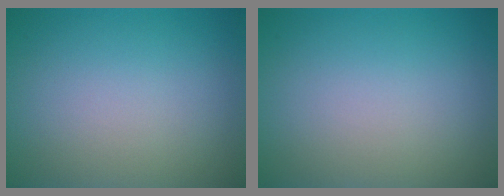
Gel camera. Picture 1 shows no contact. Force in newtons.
{"total": 0.0}